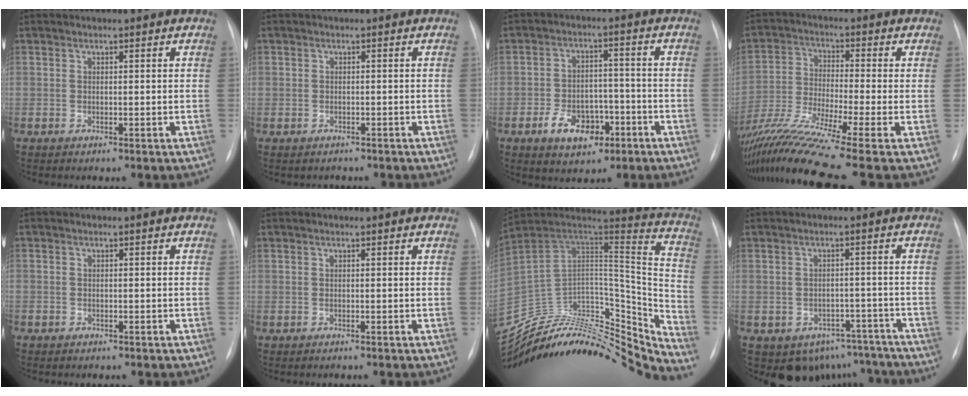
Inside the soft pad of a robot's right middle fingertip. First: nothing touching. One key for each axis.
{"total": 2.1, "fx": -1.3, "fy": 1.7, "fz": -0.1, "tx": -0.004, "ty": 0.005, "tz": -0.019}
{"total": 8.0, "fx": -3.9, "fy": 4.9, "fz": 5.0, "tx": -0.086, "ty": 0.012, "tz": -0.059}
{"total": 15.8, "fx": -12.1, "fy": -2.2, "fz": 10.0, "tx": -0.212, "ty": -0.029, "tz": -0.220}
{"total": 1.0, "fx": -0.7, "fy": 0.7, "fz": 0.1, "tx": -0.007, "ty": 0.003, "tz": -0.010}
{"total": 0.0}
{"total": 33.7, "fx": -30.7, "fy": 8.7, "fz": 10.8, "tx": -0.143, "ty": 0.010, "tz": -0.449}
{"total": 10.7, "fx": -8.1, "fy": 6.7, "fz": 1.8, "tx": -0.007, "ty": 0.028, "tz": -0.090}